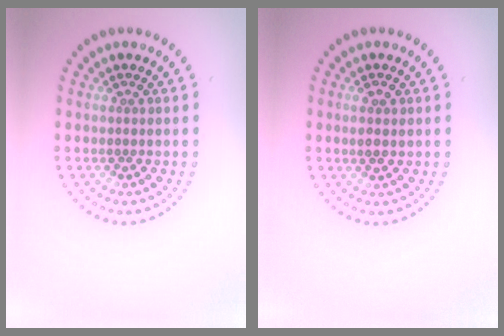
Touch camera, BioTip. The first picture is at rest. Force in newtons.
{"total": 1.4, "press": 1.3, "slide": 0.4}